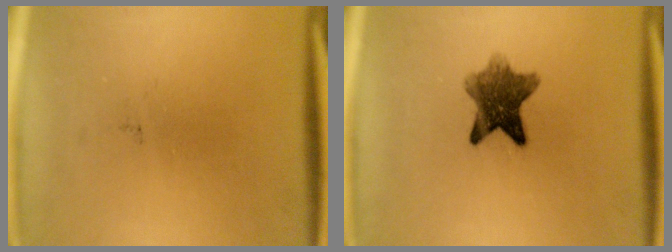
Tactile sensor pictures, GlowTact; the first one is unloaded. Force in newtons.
{"total": 7.9}